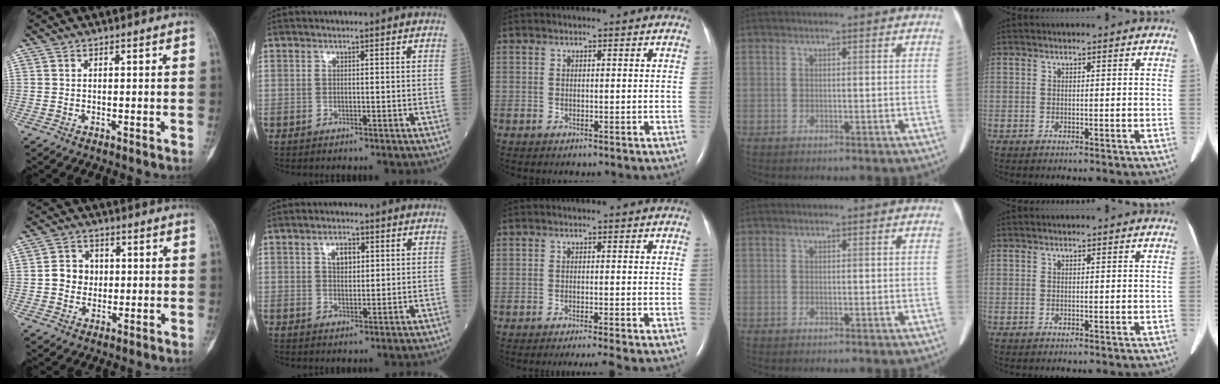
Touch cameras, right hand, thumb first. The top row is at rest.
{"thumb": {"total": 5.7, "force": [0.1, 5.1, 2.5], "torque": [-0.016, 0.008, -0.005]}, "index": {"total": 3.4, "force": [1.2, 1.9, 2.5], "torque": [-0.045, 0.004, 0.020]}, "middle": {"total": 4.1, "force": [-3.3, -1.0, 2.0], "torque": [-0.020, -0.009, -0.049]}}